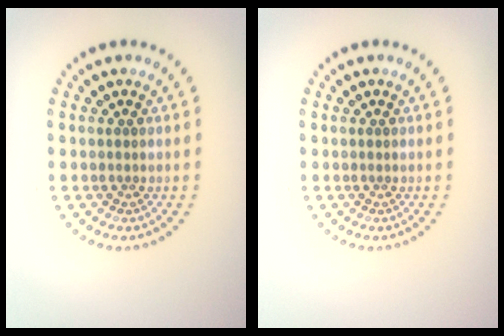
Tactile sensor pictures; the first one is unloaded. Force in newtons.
{"total": 0.0}